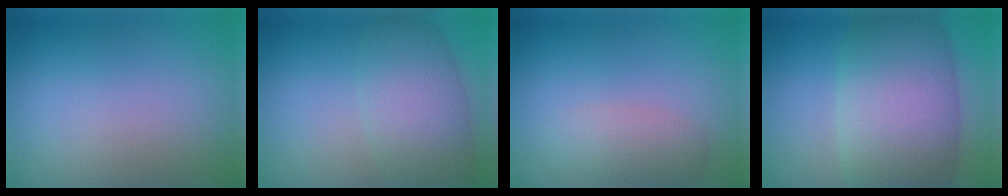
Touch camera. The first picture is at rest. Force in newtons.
{"total": 6.1, "press": 6.1, "slide": 0.1}
{"total": 2.3, "press": 2.3, "slide": 0.1}
{"total": 11.3, "press": 11.3, "slide": 0.5}